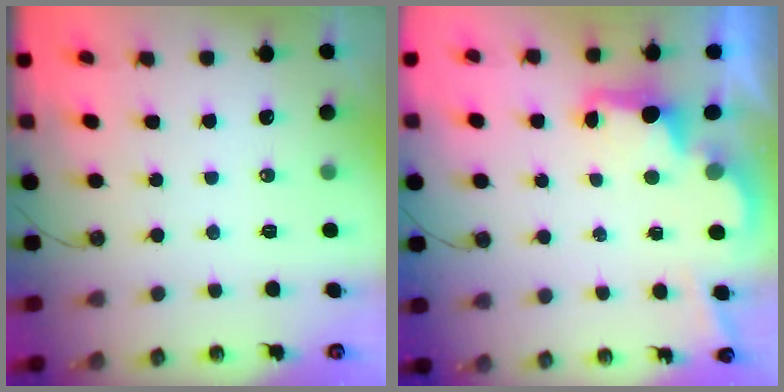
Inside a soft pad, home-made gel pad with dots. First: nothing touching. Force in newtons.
{"total": 2.6, "press": 2.5, "slide": 0.8}